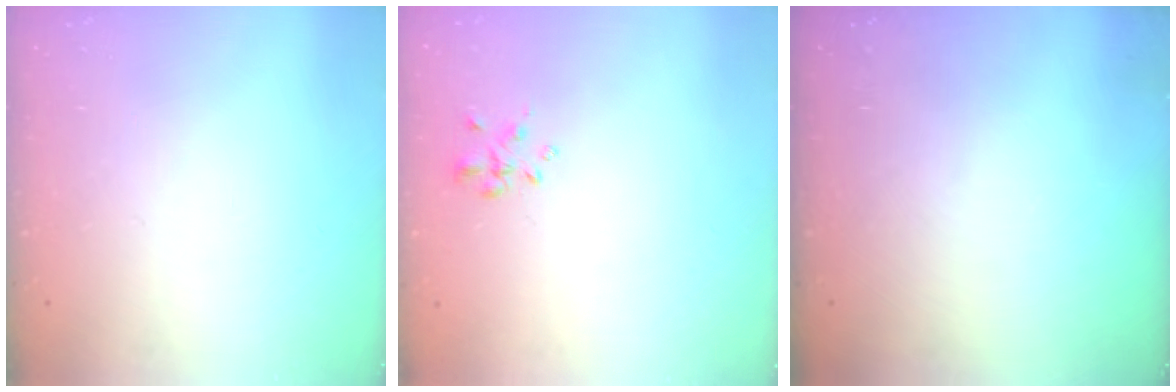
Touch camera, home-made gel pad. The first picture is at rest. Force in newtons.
{"total": 1.0, "press": 0.9, "slide": 0.4}
{"total": 0.0}